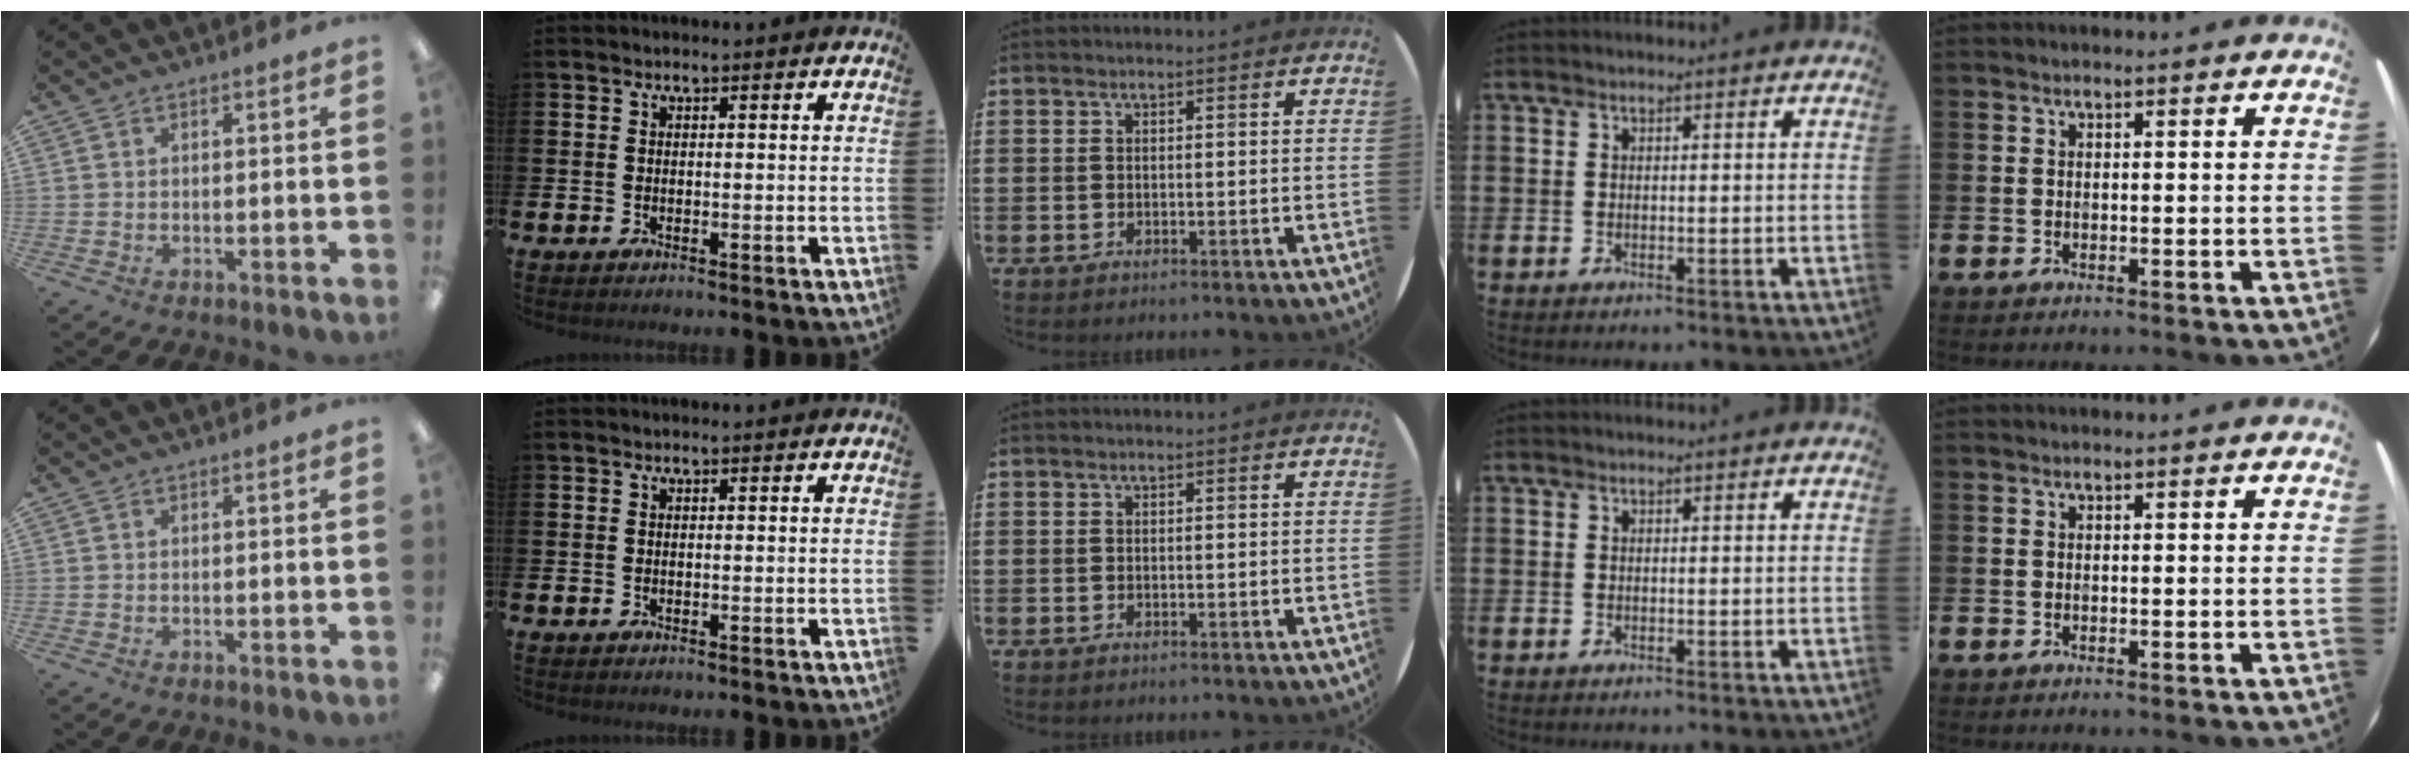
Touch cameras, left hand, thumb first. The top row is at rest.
{}